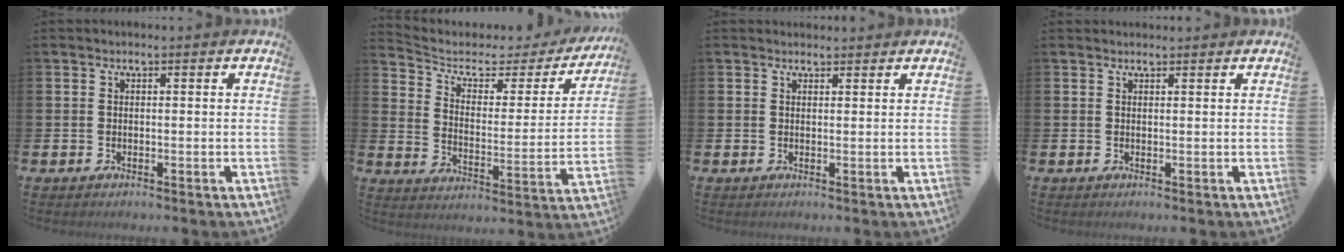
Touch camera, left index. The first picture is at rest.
{"total": 5.1, "force": [3.9, 2.6, 2.0], "torque": [-0.068, -0.029, 0.057]}
{"total": 1.1, "force": [1.0, 0.4, 0.0], "torque": [0.007, 0.001, 0.017]}
{"total": 0.8, "force": [0.8, 0.1, 0.1], "torque": [0.009, -0.003, 0.012]}